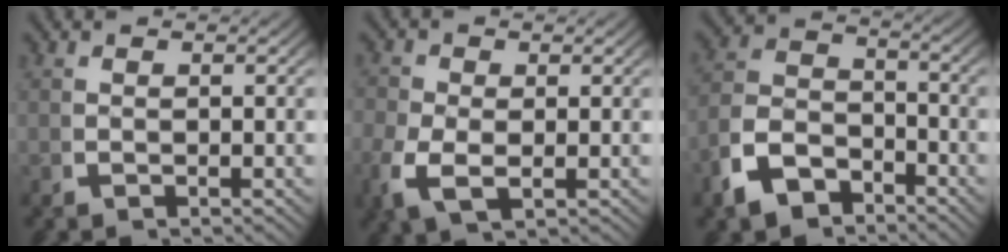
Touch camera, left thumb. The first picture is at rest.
{"total": 3.7, "force": [-0.8, 2.4, 2.7], "torque": [-0.071, -0.025, -0.003]}
{"total": 6.8, "force": [-3.3, 4.8, 3.4], "torque": [-0.064, -0.024, -0.051]}